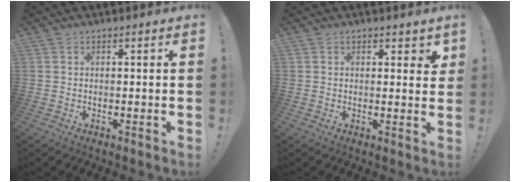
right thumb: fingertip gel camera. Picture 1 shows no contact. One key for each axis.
{"total": 2.3, "fx": 1.6, "fy": 1.3, "fz": 0.9, "tx": -0.004, "ty": -0.007, "tz": 0.027}